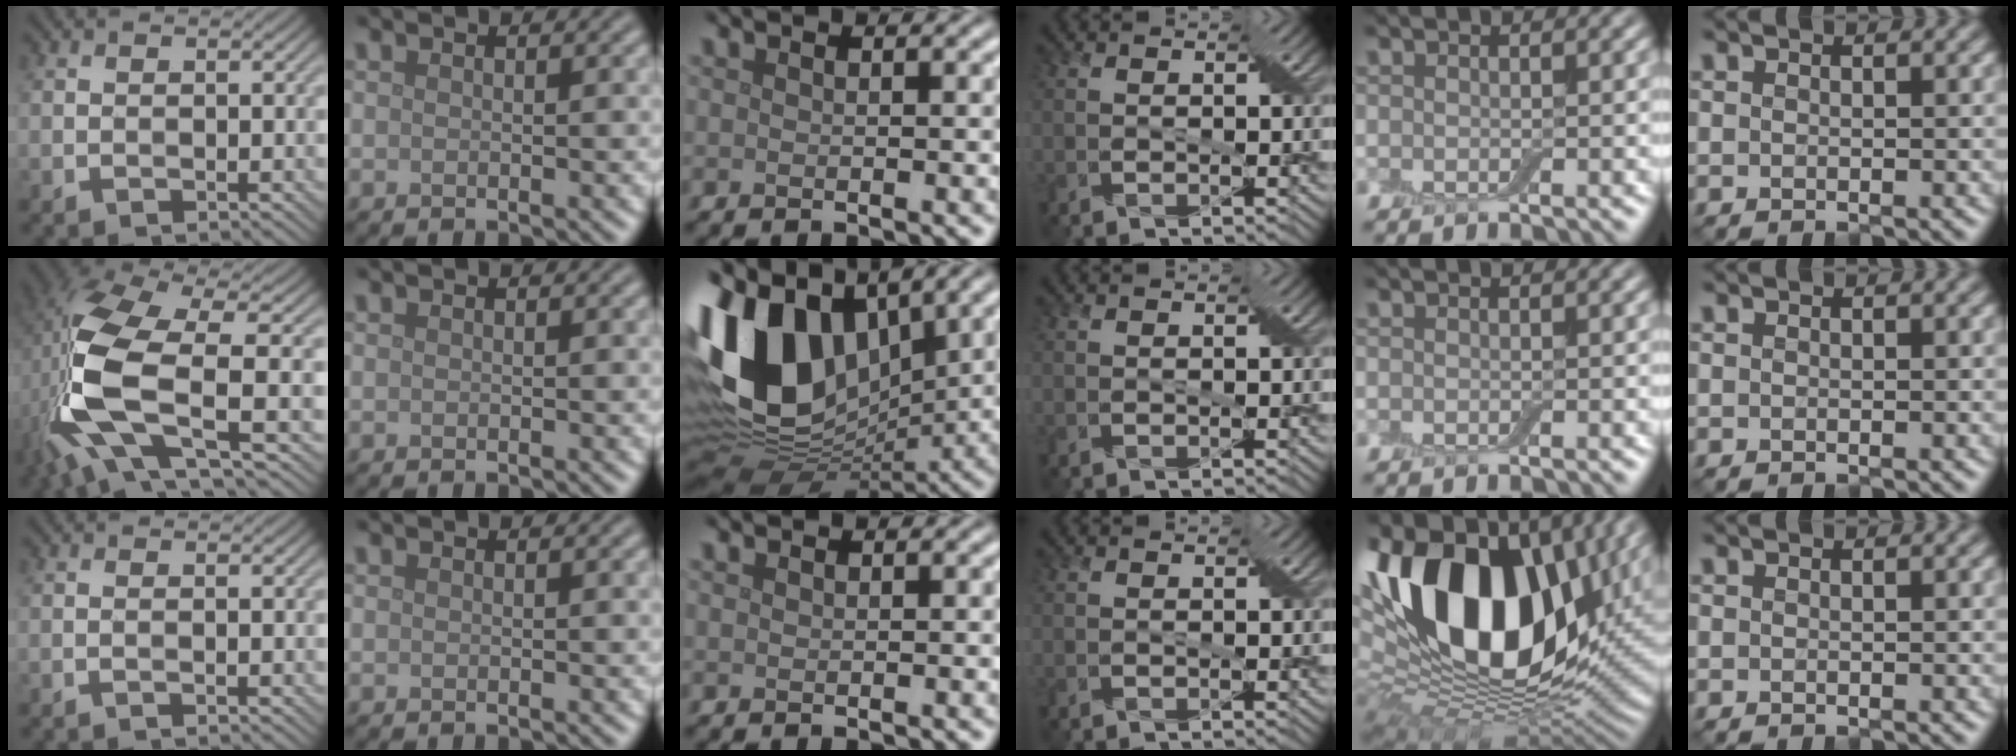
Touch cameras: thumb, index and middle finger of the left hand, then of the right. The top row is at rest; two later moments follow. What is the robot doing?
{"motion": "cut", "object": "cling film"}